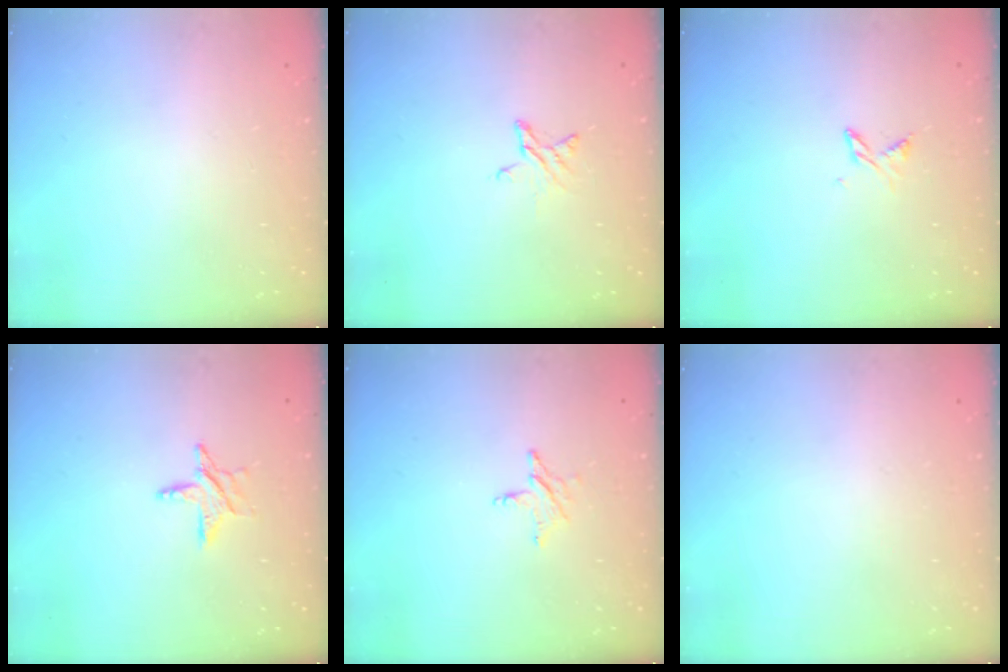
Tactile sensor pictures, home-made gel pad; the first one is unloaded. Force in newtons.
{"total": 2.9, "press": 2.9, "slide": 0.3}
{"total": 2.9, "press": 2.8, "slide": 0.5}
{"total": 6.6, "press": 6.5, "slide": 0.4}
{"total": 3.6, "press": 3.6, "slide": 0.5}
{"total": 0.0}